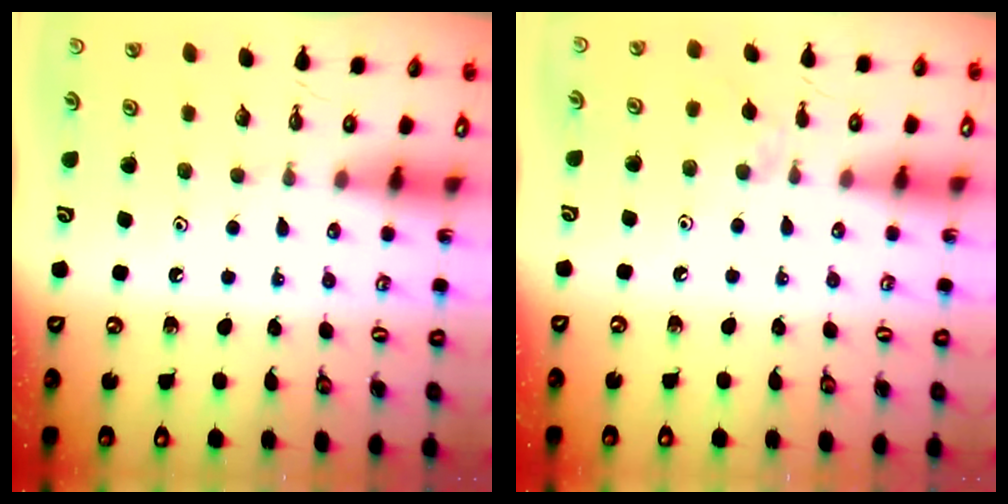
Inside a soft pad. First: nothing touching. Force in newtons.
{"total": 4.8, "press": 4.8, "slide": 0.7}